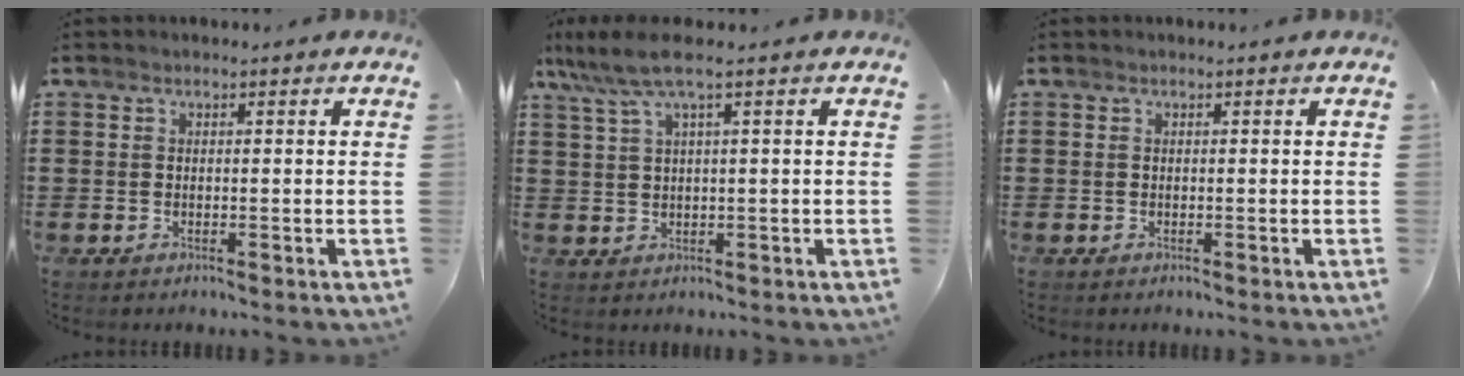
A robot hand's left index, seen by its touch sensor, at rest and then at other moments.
{"total": 5.1, "force": [2.2, 0.5, 4.5], "torque": [-0.108, -0.004, 0.033]}
{"total": 0.0}